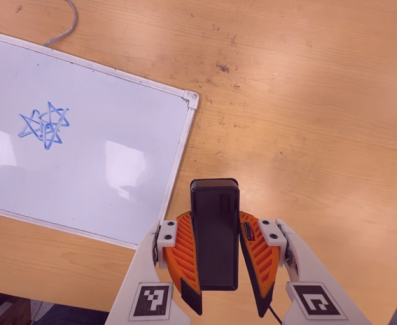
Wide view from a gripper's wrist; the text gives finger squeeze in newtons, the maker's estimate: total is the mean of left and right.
{"total": 9.5, "left": 7.7, "right": 11.3}